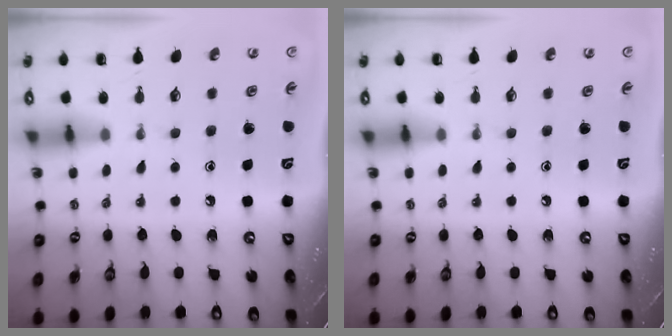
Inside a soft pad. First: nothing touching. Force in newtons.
{"total": 0.0}